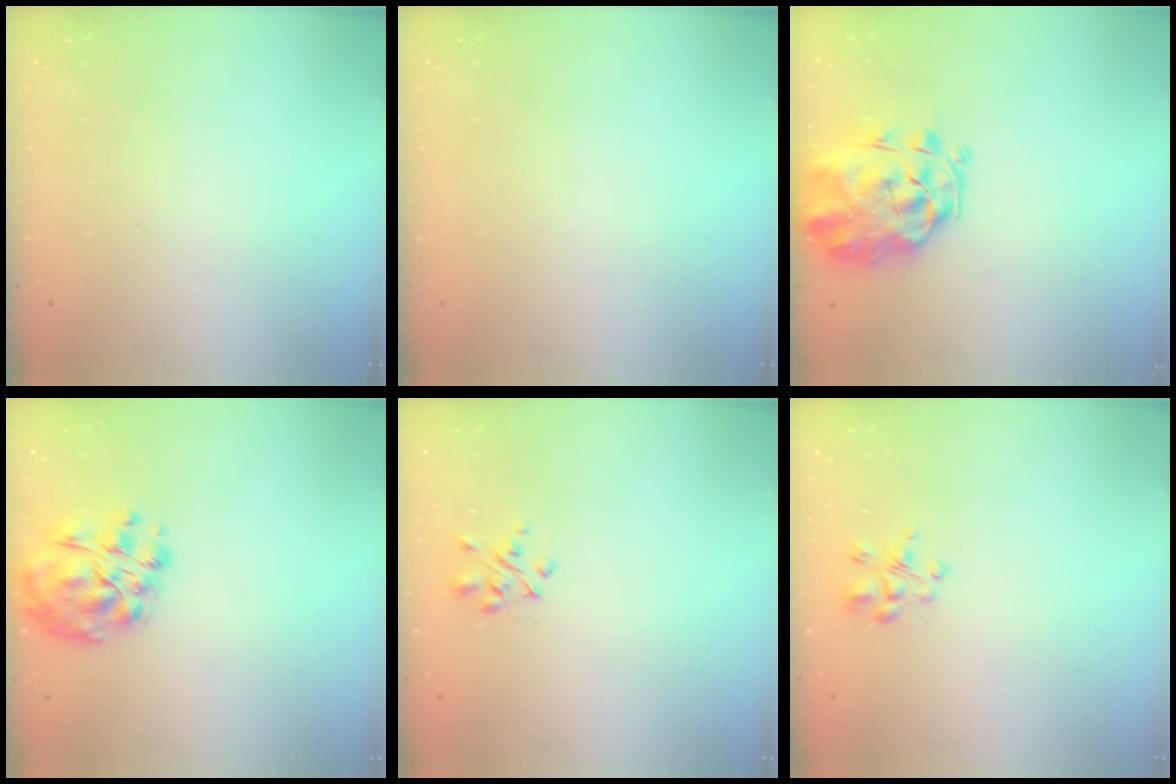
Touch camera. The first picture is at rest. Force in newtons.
{"total": 0.0}
{"total": 3.5, "press": 3.1, "slide": 1.6}
{"total": 12.2, "press": 11.9, "slide": 2.6}
{"total": 2.5, "press": 2.3, "slide": 0.8}
{"total": 3.2, "press": 3.2, "slide": 0.5}